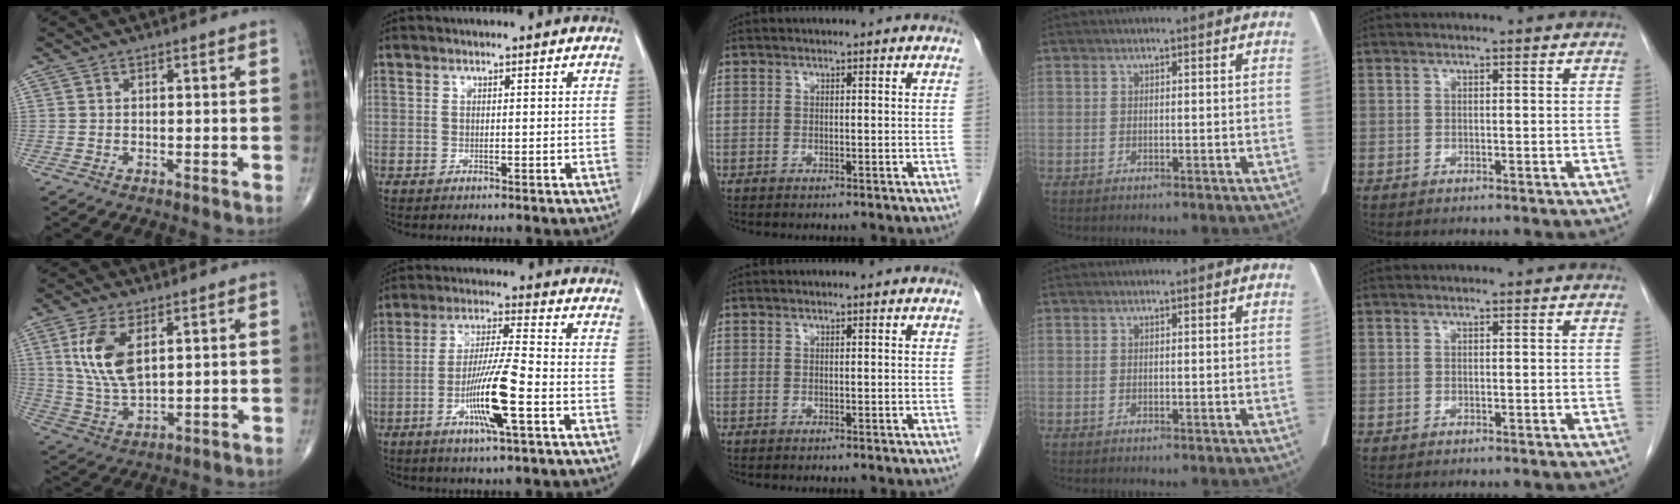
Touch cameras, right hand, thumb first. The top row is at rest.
{"thumb": {"total": 11.1, "force": [3.7, 5.4, 9.0], "torque": [-0.182, -0.014, 0.081]}, "index": {"total": 10.7, "force": [-3.7, 0.0, 10.0], "torque": [-0.193, -0.012, -0.071]}}